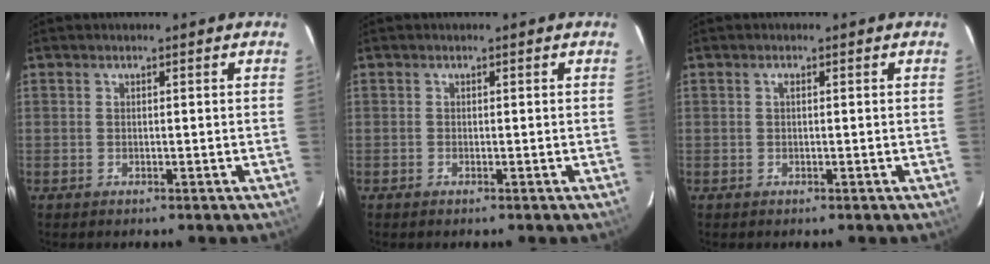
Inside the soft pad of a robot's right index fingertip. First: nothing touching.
{"total": 0.0}
{"total": 0.6, "force": [0.1, 0.2, 0.5], "torque": [-0.010, 0.005, 0.000]}